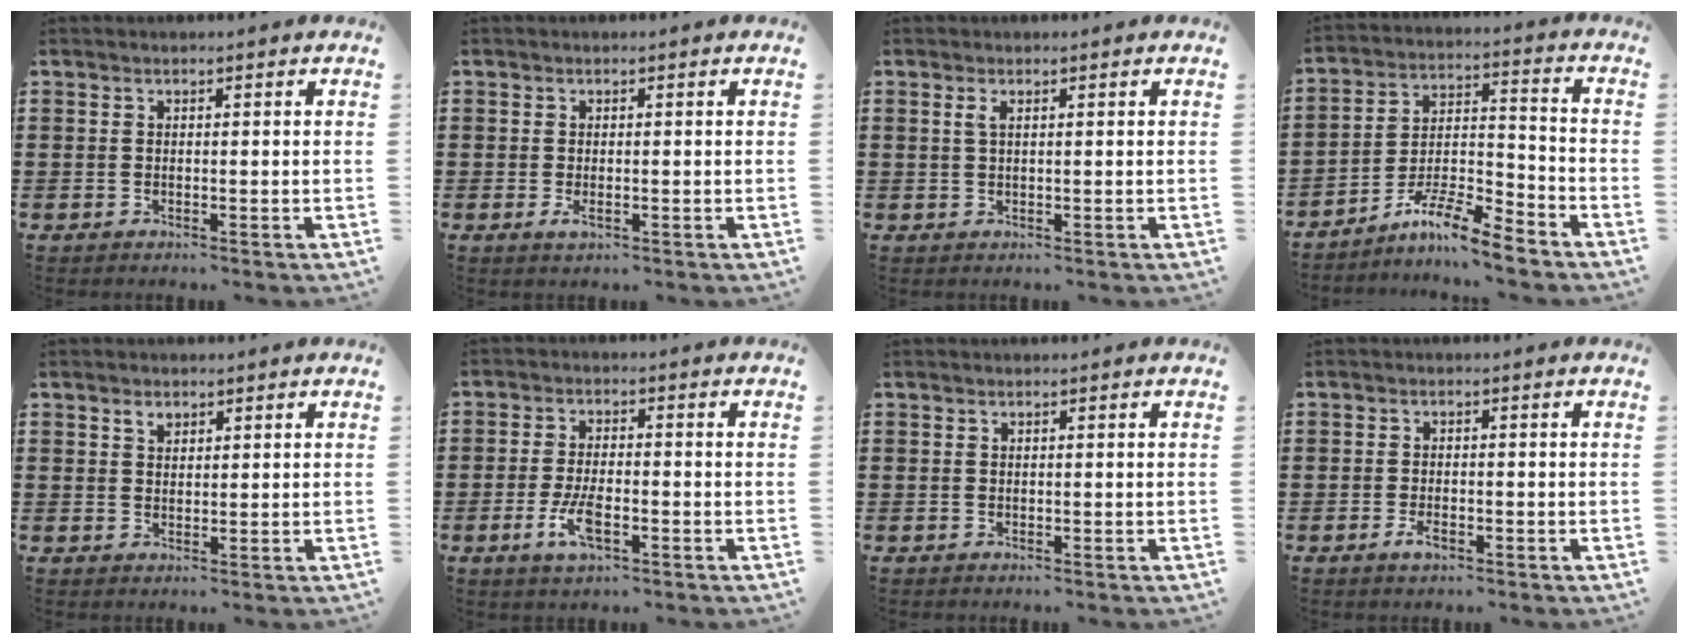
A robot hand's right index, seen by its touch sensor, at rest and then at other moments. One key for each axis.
{"total": 1.4, "fx": -0.3, "fy": 0.5, "fz": 1.2, "tx": -0.030, "ty": -0.005, "tz": -0.007}
{"total": 1.2, "fx": 0.4, "fy": 0.3, "fz": 1.1, "tx": -0.022, "ty": 0.003, "tz": 0.005}
{"total": 9.0, "fx": -7.7, "fy": 0.9, "fz": 4.5, "tx": -0.085, "ty": 0.014, "tz": -0.149}
{"total": 1.6, "fx": 1.1, "fy": 1.0, "fz": 0.6, "tx": -0.015, "ty": 0.002, "tz": 0.021}
{"total": 5.4, "fx": -2.1, "fy": 2.1, "fz": 4.6, "tx": -0.101, "ty": -0.003, "tz": -0.043}
{"total": 0.0}
{"total": 2.1, "fx": -1.0, "fy": 0.8, "fz": 1.6, "tx": -0.037, "ty": -0.003, "tz": -0.021}